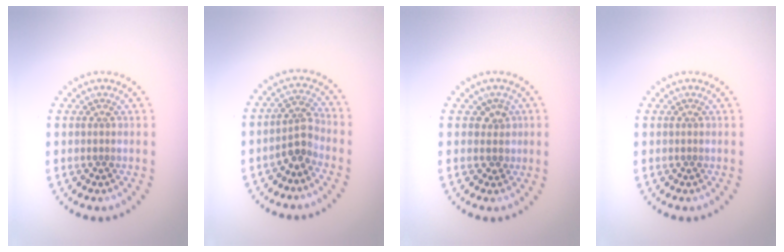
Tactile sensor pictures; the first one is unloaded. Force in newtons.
{"total": 2.5, "press": 2.0, "slide": 1.6}
{"total": 1.6, "press": 1.2, "slide": 1.0}
{"total": 0.0}